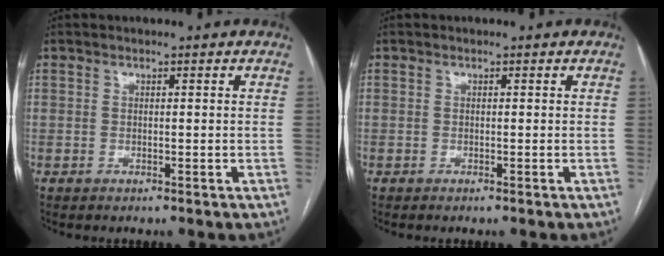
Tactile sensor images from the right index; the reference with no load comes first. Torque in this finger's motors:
{"motor_torque": [0.11, 0.07, -0.03, 0.00]}